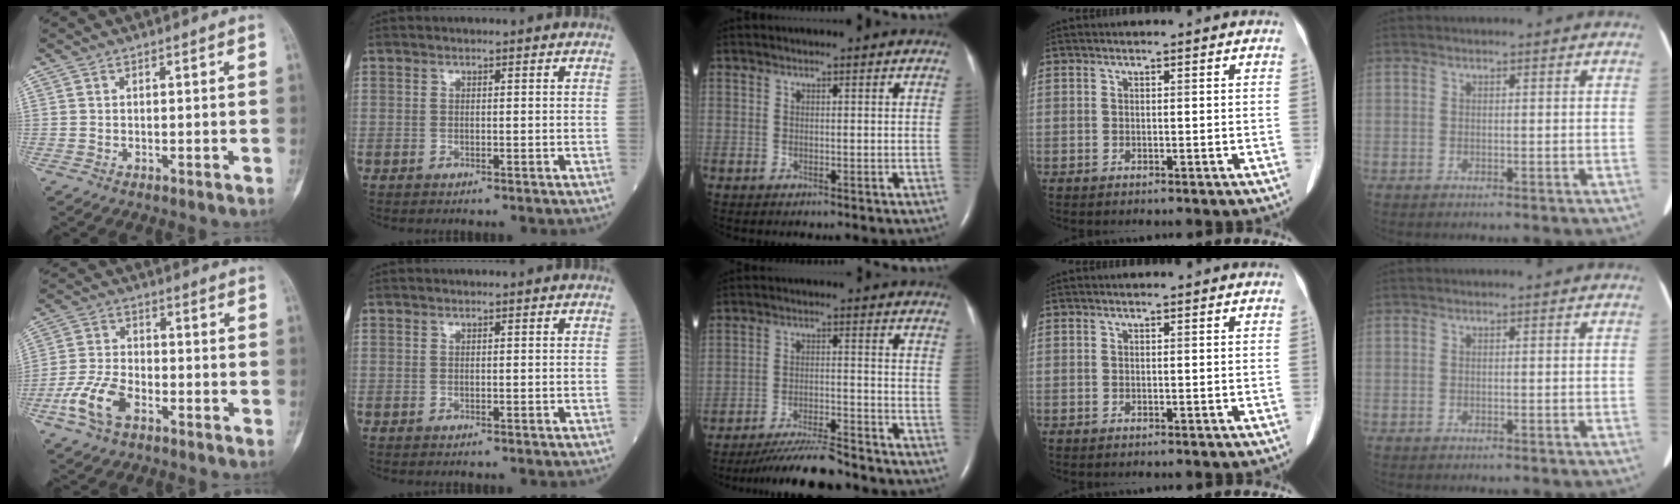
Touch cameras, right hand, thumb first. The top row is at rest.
{"thumb": {"total": 8.9, "force": [-4.4, 4.8, 6.1], "torque": [-0.134, 0.020, -0.087]}, "middle": {"total": 9.6, "force": [-8.9, 0.4, 3.7], "torque": [-0.060, -0.018, -0.149]}}